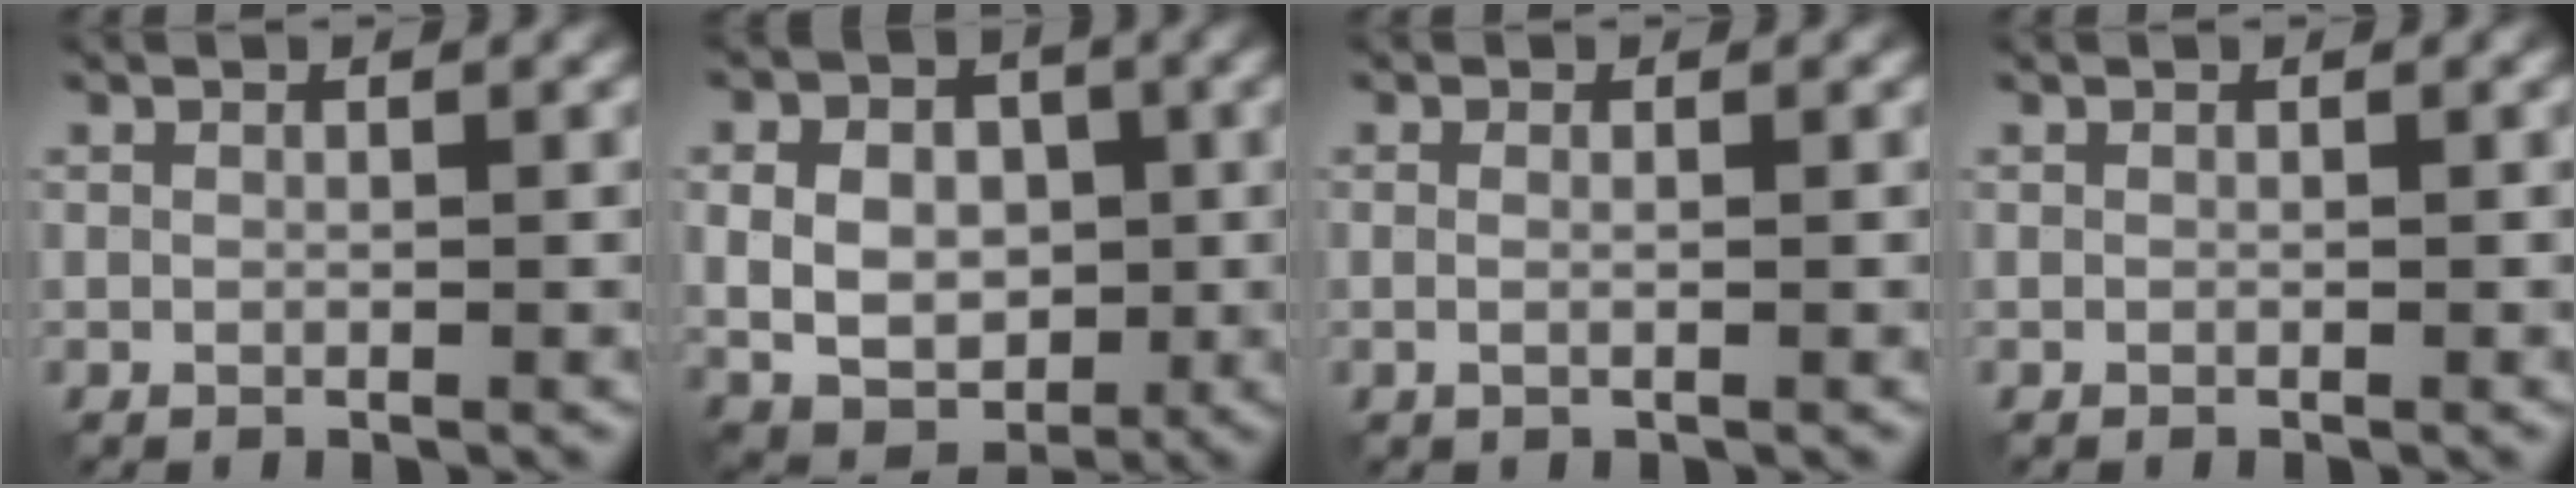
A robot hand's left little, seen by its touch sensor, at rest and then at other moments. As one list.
[{"total": 7.5, "force": [0.2, 5.8, 4.7], "torque": [-0.074, 0.002, 0.000]}, {"total": 0.8, "force": [0.0, 0.2, 0.8], "torque": [-0.018, -0.002, -0.001]}, {"total": 0.0}]